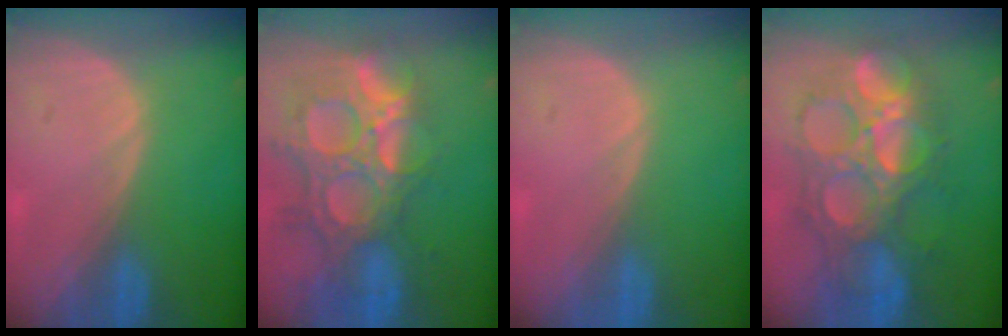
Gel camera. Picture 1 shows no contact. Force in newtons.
{"total": 14.1, "press": 11.9, "slide": 7.6}
{"total": 0.0}
{"total": 11.3, "press": 11.3, "slide": 1.2}